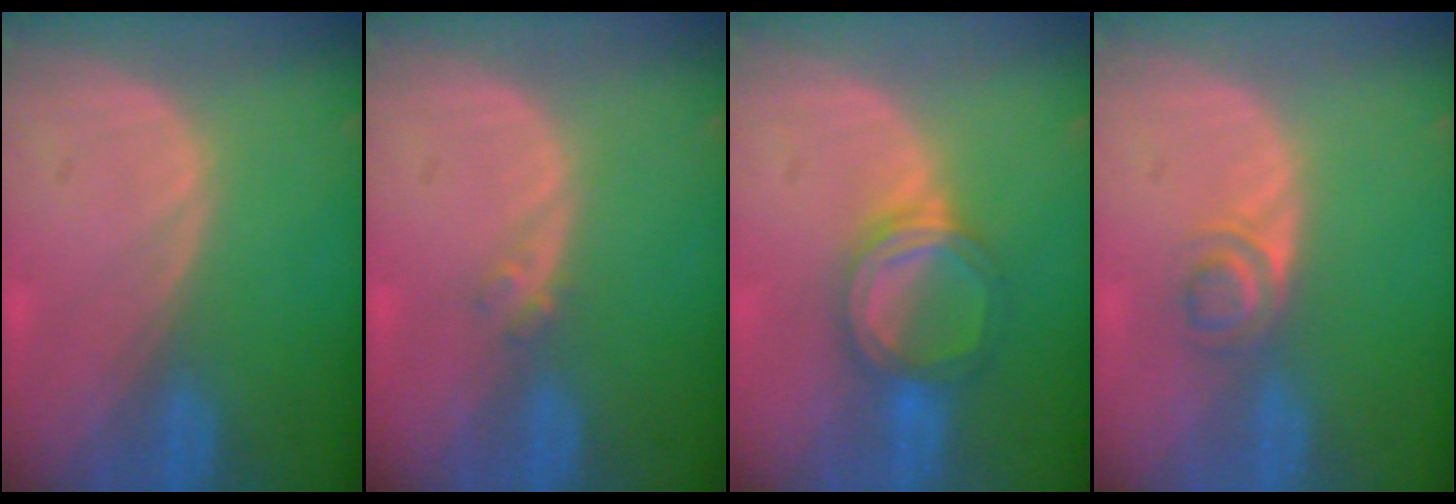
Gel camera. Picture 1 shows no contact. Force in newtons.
{"total": 1.4, "press": 1.2, "slide": 0.7}
{"total": 5.7, "press": 5.4, "slide": 1.5}
{"total": 3.1, "press": 2.9, "slide": 0.8}